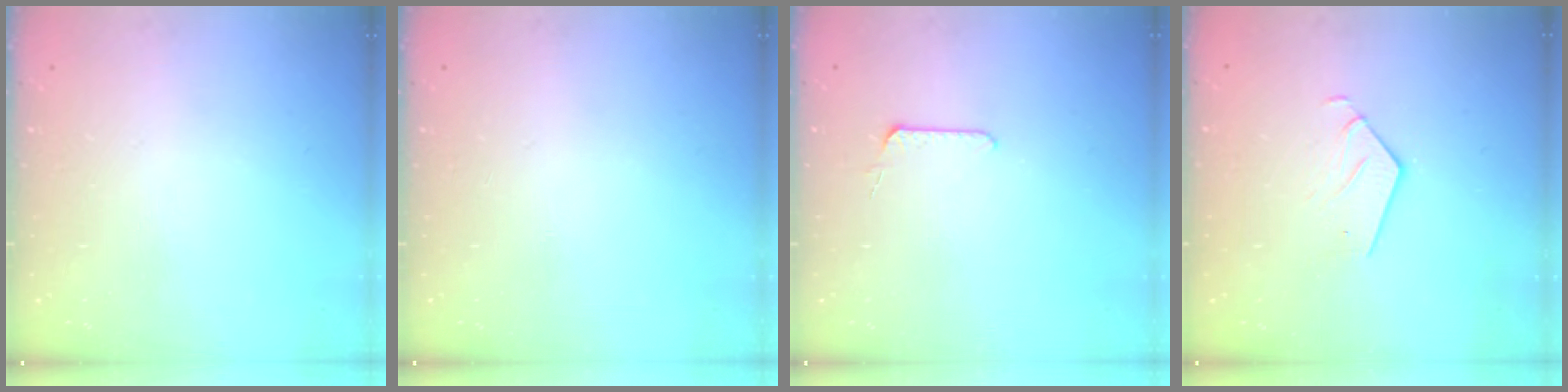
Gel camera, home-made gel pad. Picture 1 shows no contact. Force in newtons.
{"total": 0.0}
{"total": 5.5, "press": 5.5, "slide": 0.5}
{"total": 3.1, "press": 3.1, "slide": 0.1}